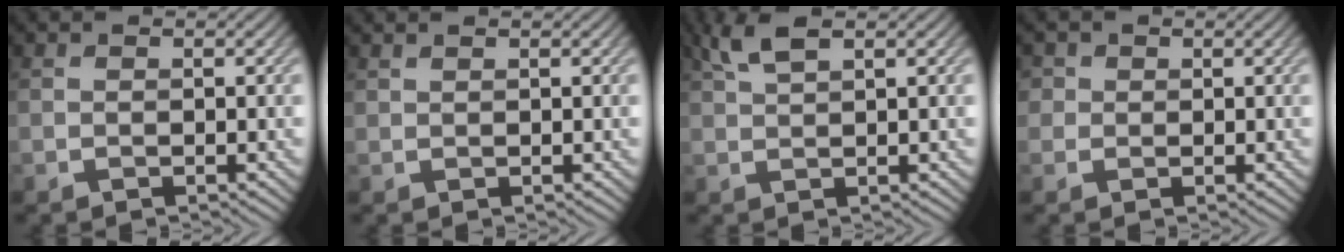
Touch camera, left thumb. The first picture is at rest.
{"total": 0.6, "force": [0.6, 0.0, 0.2], "torque": [-0.004, 0.004, 0.013]}
{"total": 3.4, "force": [2.0, 0.8, 2.6], "torque": [-0.058, 0.011, 0.045]}
{"total": 2.1, "force": [0.7, 1.9, 0.5], "torque": [-0.011, 0.002, 0.005]}